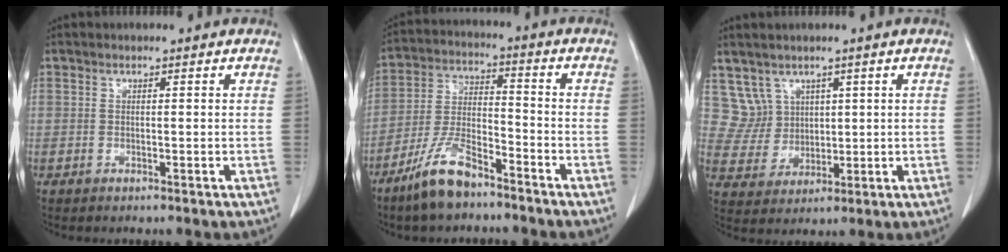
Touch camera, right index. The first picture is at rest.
{"total": 9.7, "force": [-7.2, 2.6, 5.9], "torque": [-0.130, -0.010, -0.142]}
{"total": 5.4, "force": [3.0, 4.5, -0.3], "torque": [0.003, 0.011, 0.073]}